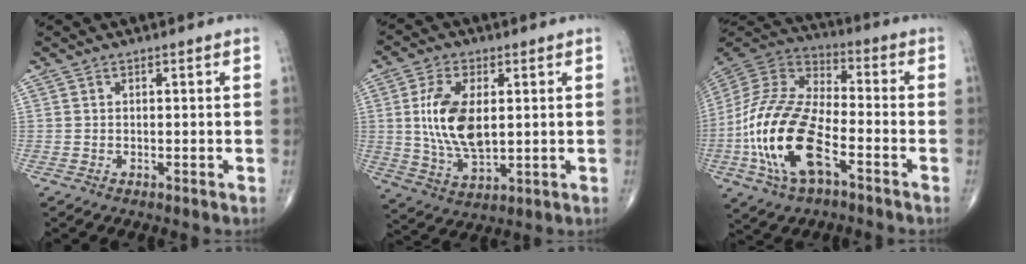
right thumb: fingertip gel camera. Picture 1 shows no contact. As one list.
[{"total": 12.6, "force": [1.7, 6.6, 10.6], "torque": [-0.203, -0.012, 0.039]}, {"total": 20.7, "force": [-7.3, 9.6, 16.8], "torque": [-0.349, 0.030, -0.136]}]